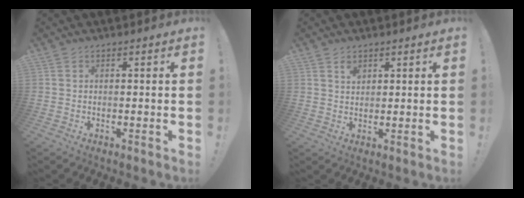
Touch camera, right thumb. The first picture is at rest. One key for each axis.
{"total": 2.3, "fx": 1.5, "fy": 1.5, "fz": 0.7, "tx": 0.007, "ty": -0.014, "tz": 0.024}